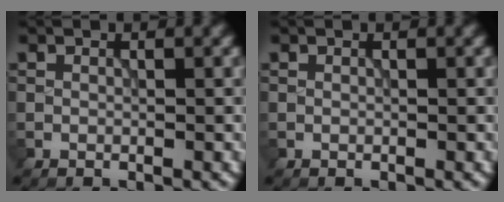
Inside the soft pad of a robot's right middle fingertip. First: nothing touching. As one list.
[{"total": 0.0}]